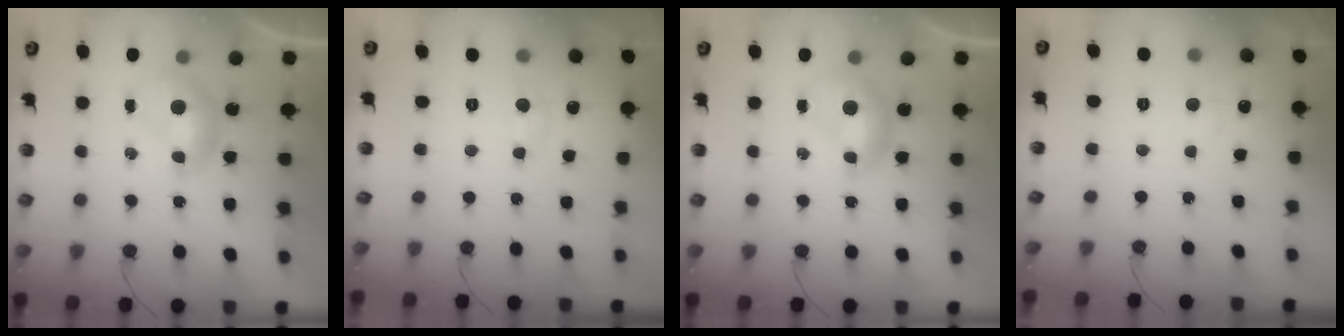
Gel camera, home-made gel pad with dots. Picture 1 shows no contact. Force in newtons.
{"total": 1.2, "press": 1.2, "slide": 0.2}
{"total": 0.0}
{"total": 1.5, "press": 1.2, "slide": 0.8}